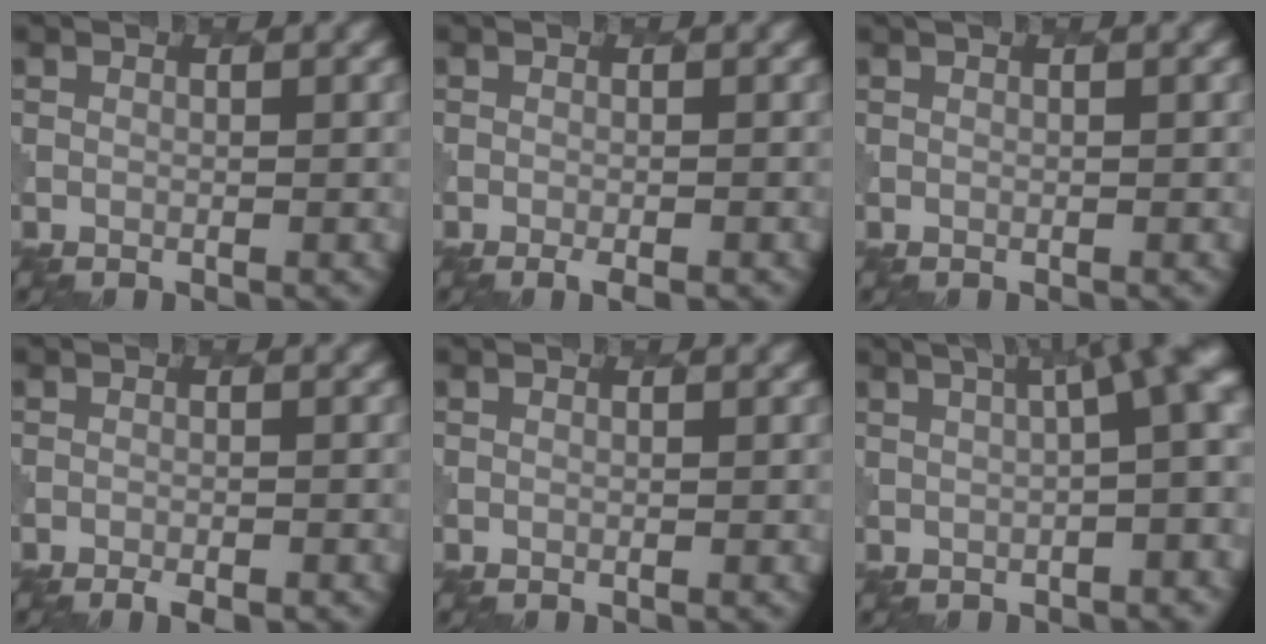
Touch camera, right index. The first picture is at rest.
{"total": 1.4, "force": [-0.9, 0.3, 1.1], "torque": [-0.014, -0.002, -0.014]}
{"total": 0.8, "force": [0.4, 0.2, 0.7], "torque": [-0.008, -0.004, 0.002]}
{"total": 1.6, "force": [-1.3, 0.4, 0.9], "torque": [-0.012, -0.002, -0.020]}
{"total": 0.0}
{"total": 11.5, "force": [2.0, 3.7, 10.7], "torque": [-0.067, 0.038, 0.028]}